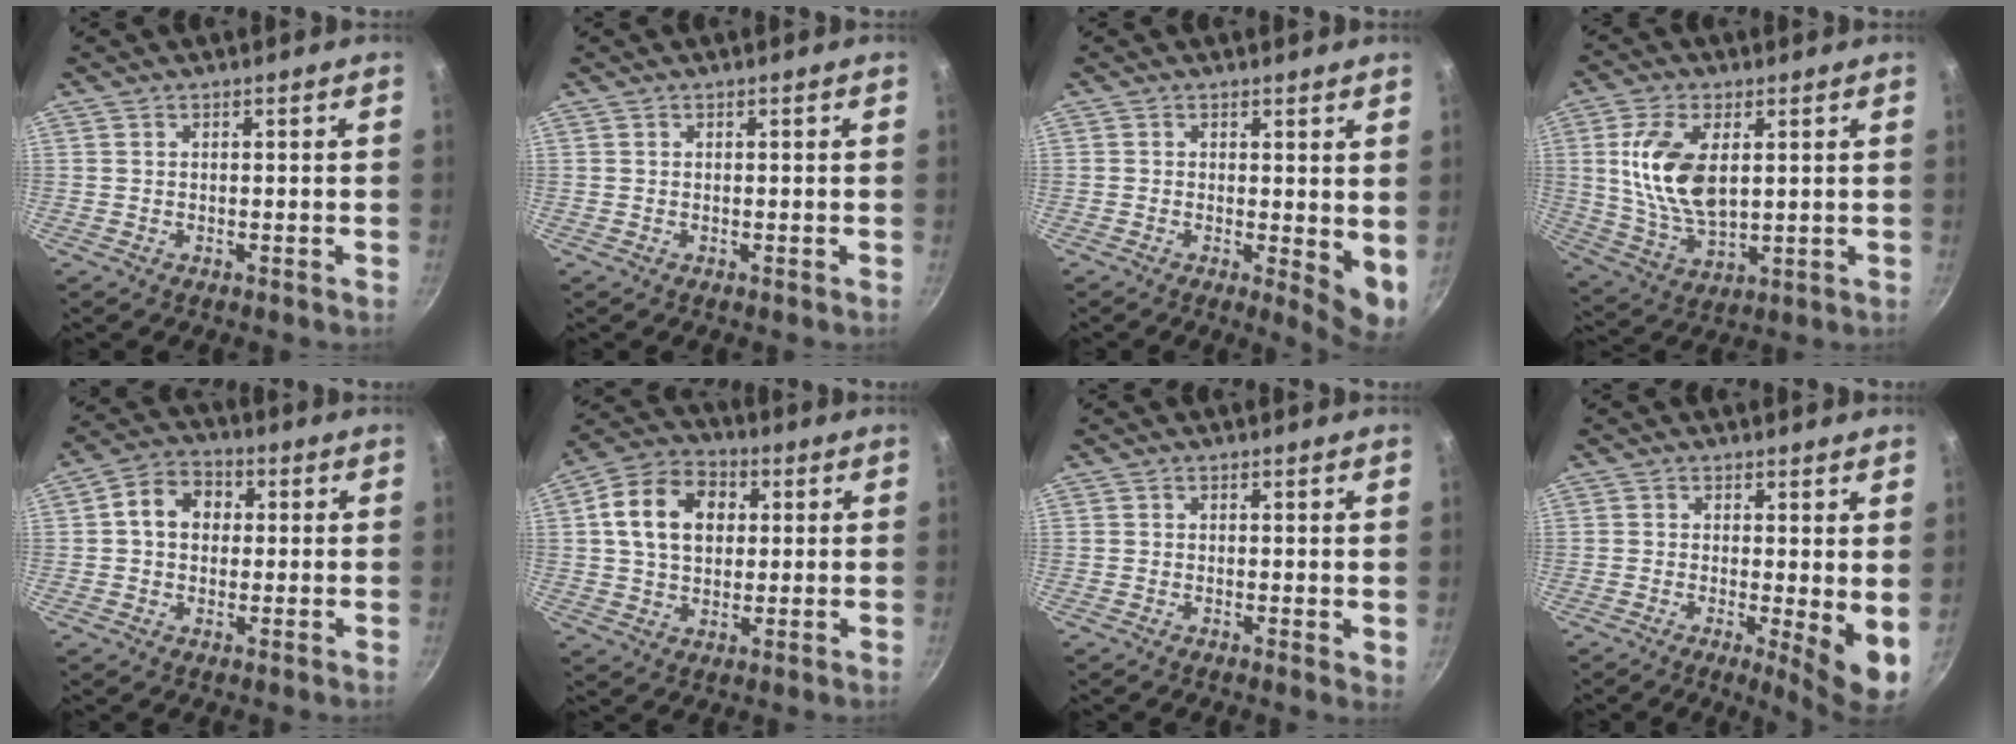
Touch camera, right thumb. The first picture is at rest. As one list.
[{"total": 0.0}, {"total": 5.6, "force": [0.3, 2.2, 5.1], "torque": [-0.062, -0.014, 0.003]}, {"total": 13.6, "force": [2.7, 7.3, 11.1], "torque": [-0.209, -0.014, 0.059]}, {"total": 8.1, "force": [1.1, 6.5, 4.7], "torque": [-0.051, 0.017, 0.003]}, {"total": 13.2, "force": [2.7, 9.8, 8.5], "torque": [-0.128, 0.014, 0.033]}, {"total": 1.5, "force": [0.2, 0.8, 1.2], "torque": [-0.014, -0.004, 0.000]}, {"total": 6.9, "force": [-0.2, 1.8, 6.7], "torque": [-0.087, -0.019, -0.002]}]